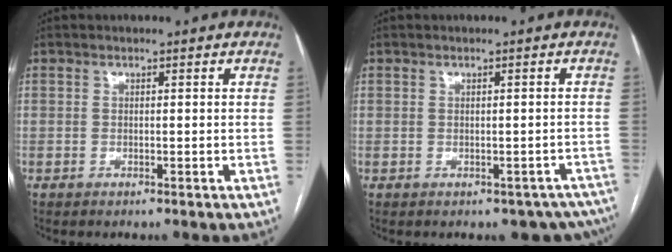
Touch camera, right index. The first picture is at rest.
{"total": 6.1, "force": [-4.0, 4.3, 1.6], "torque": [0.005, 0.019, -0.042]}